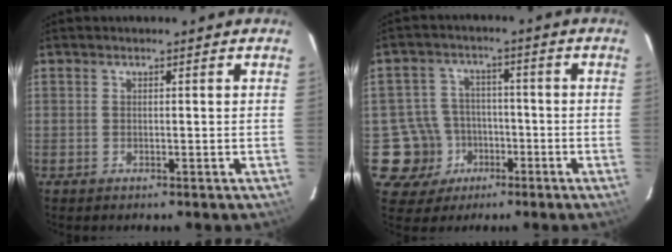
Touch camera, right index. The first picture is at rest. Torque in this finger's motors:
{"motor_torque": [-0.17, -0.11, -0.99, -0.21]}